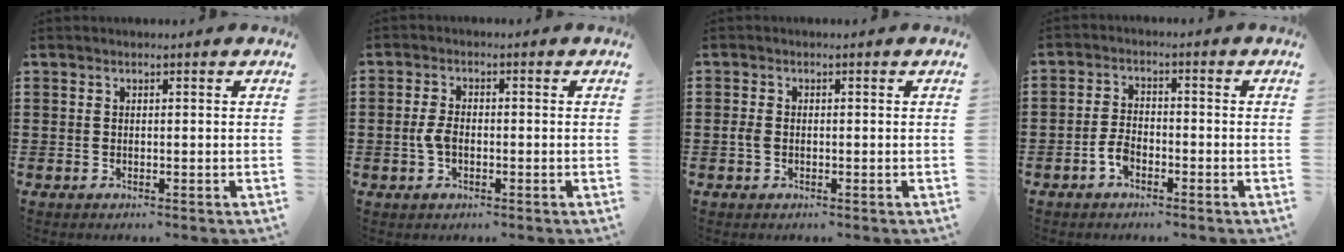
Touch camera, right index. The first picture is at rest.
{"total": 3.4, "force": [-0.8, 1.9, 2.7], "torque": [-0.067, -0.005, -0.017]}
{"total": 1.6, "force": [-0.4, 1.0, 1.2], "torque": [-0.041, -0.006, -0.011]}
{"total": 3.2, "force": [-1.7, 1.6, 2.3], "torque": [-0.058, -0.005, -0.034]}